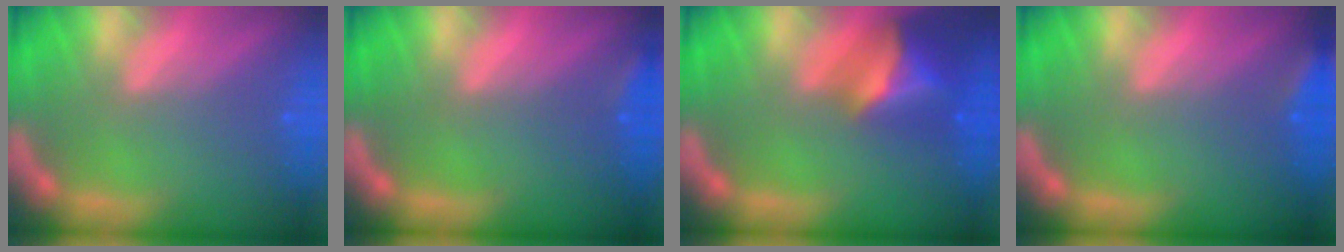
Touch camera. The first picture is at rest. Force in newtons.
{"total": 1.4}
{"total": 7.0}
{"total": 2.4}